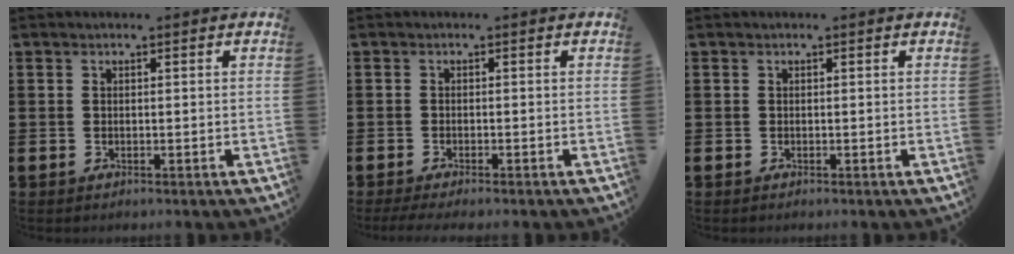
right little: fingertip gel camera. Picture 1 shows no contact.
{"total": 1.2, "force": [-0.8, 0.1, 0.9], "torque": [-0.013, -0.003, -0.015]}
{"total": 0.0}